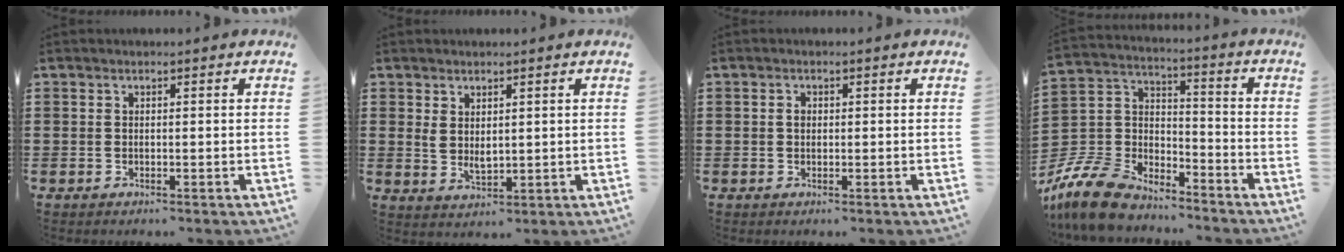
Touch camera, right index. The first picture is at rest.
{"total": 2.5, "force": [1.2, 1.4, 1.7], "torque": [-0.035, 0.004, 0.022]}
{"total": 1.1, "force": [0.1, 0.8, 0.8], "torque": [-0.017, 0.003, 0.002]}
{"total": 10.6, "force": [-9.4, 3.7, 3.2], "torque": [-0.107, 0.013, -0.194]}